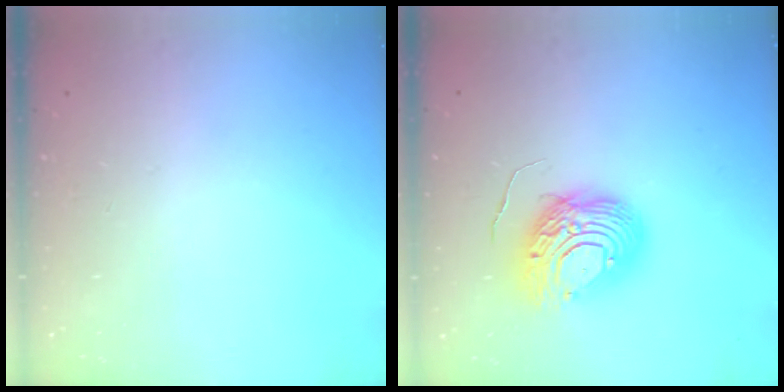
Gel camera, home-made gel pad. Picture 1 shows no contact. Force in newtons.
{"total": 12.3, "press": 12.3, "slide": 1.1}